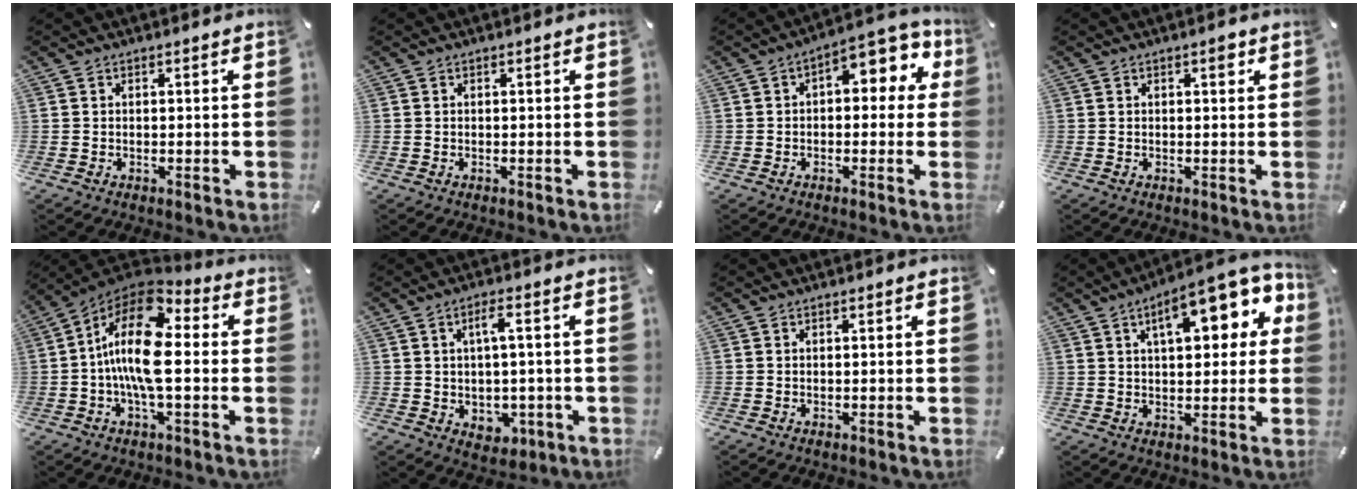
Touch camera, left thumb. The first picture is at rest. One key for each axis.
{"total": 0.0}
{"total": 7.7, "fx": 2.4, "fy": 4.3, "fz": 5.9, "tx": -0.079, "ty": -0.018, "tz": 0.033}
{"total": 1.6, "fx": 0.7, "fy": 0.6, "fz": 1.3, "tx": -0.012, "ty": -0.003, "tz": 0.008}
{"total": 16.9, "fx": 0.0, "fy": 7.1, "fz": 15.3, "tx": -0.308, "ty": -0.016, "tz": 0.000}
{"total": 5.5, "fx": 0.5, "fy": 3.4, "fz": 4.3, "tx": -0.067, "ty": 0.002, "tz": 0.005}
{"total": 0.0}
{"total": 14.8, "fx": 6.1, "fy": 6.7, "fz": 11.7, "tx": -0.156, "ty": -0.016, "tz": 0.096}